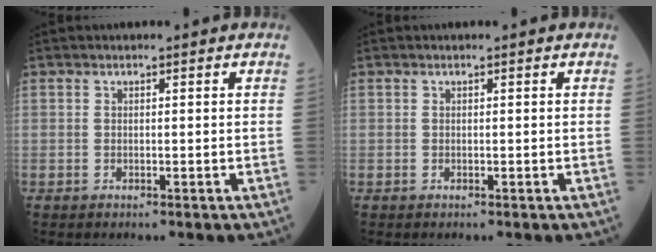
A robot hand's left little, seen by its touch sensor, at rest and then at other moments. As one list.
[{"total": 0.0}]